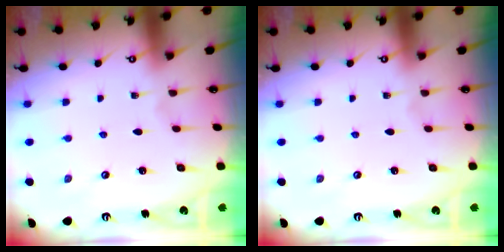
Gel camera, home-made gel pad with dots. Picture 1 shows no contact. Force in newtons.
{"total": 0.0}